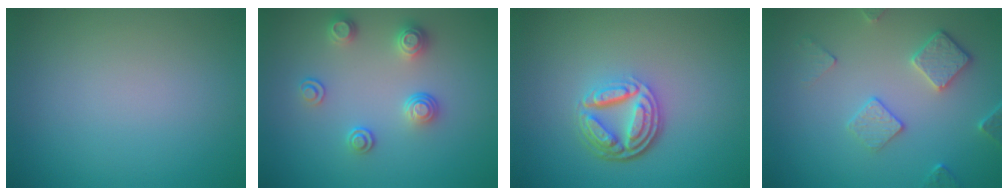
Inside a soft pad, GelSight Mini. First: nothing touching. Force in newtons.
{"total": 2.7, "press": 2.5, "slide": 0.9}
{"total": 4.8, "press": 3.6, "slide": 3.2}
{"total": 3.7, "press": 3.2, "slide": 1.8}